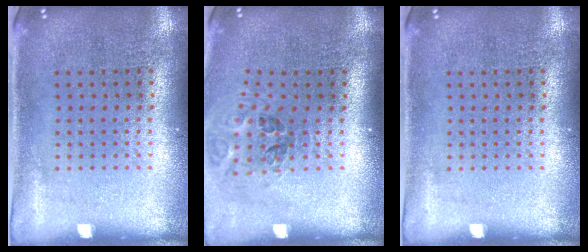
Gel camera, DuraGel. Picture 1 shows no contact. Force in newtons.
{"total": 1.2, "press": 1.1, "slide": 0.5}
{"total": 0.0}